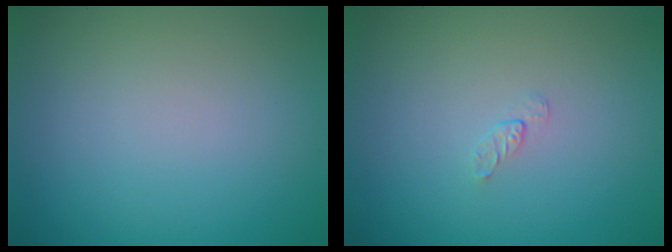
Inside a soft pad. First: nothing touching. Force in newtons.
{"total": 0.5, "press": 0.3, "slide": 0.4}